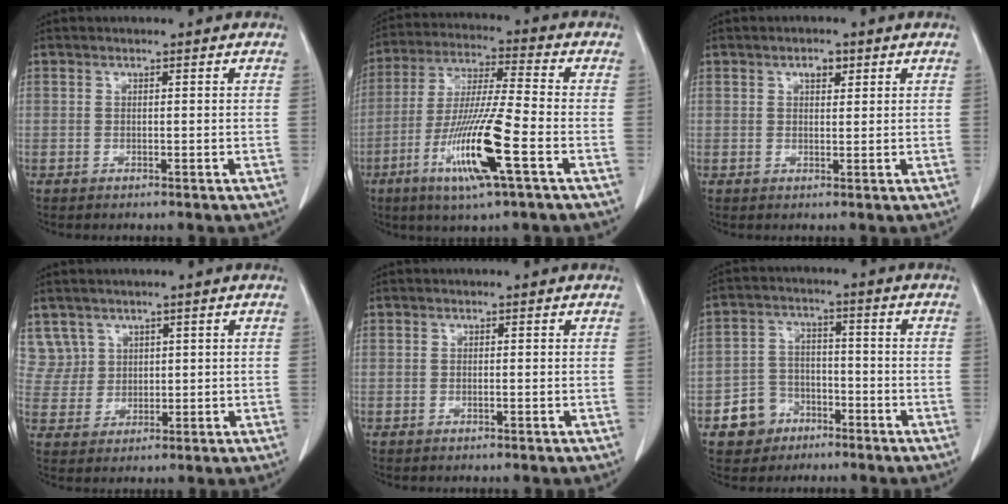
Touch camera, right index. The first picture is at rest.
{"total": 15.3, "force": [-6.0, 0.6, 14.0], "torque": [-0.282, -0.022, -0.110]}
{"total": 2.7, "force": [1.4, 1.5, 1.8], "torque": [-0.035, 0.004, 0.024]}
{"total": 6.3, "force": [3.3, 5.3, -0.1], "torque": [0.004, 0.019, 0.076]}
{"total": 0.6, "force": [-0.2, 0.2, 0.5], "torque": [-0.014, 0.000, -0.002]}
{"total": 7.3, "force": [-3.9, 6.0, 1.6], "torque": [-0.032, 0.021, -0.060]}